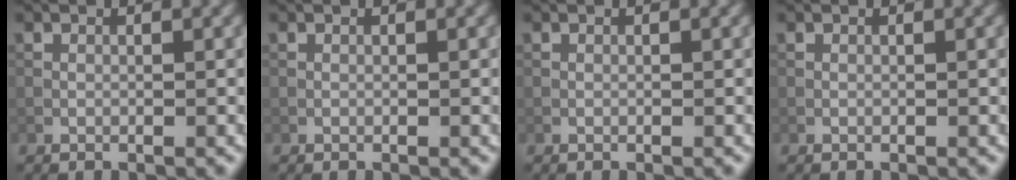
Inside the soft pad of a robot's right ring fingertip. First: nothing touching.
{"total": 0.0}
{"total": 0.0}
{"total": 0.0}